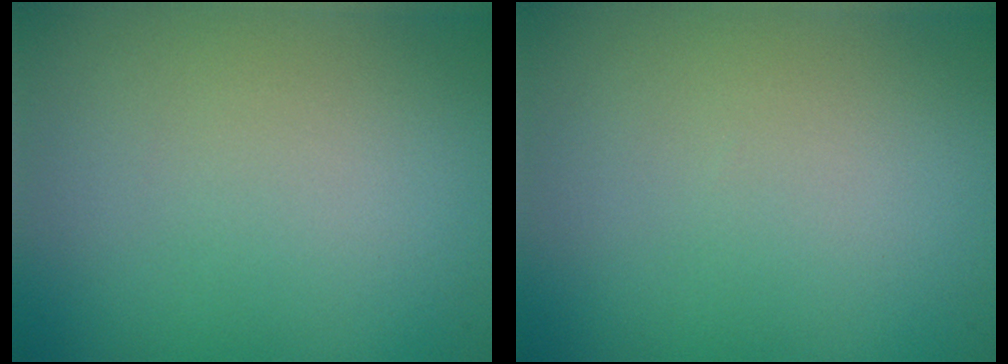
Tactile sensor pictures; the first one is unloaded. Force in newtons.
{"total": 0.0}